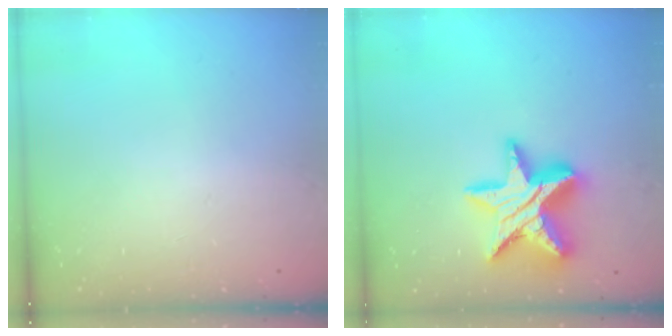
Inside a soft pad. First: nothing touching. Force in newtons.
{"total": 19.0, "press": 18.9, "slide": 1.5}